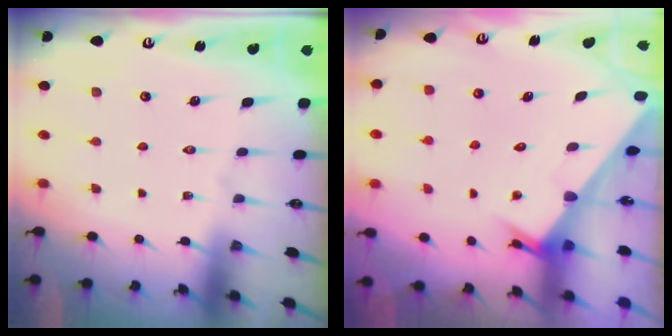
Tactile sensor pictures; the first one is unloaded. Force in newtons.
{"total": 2.5, "press": 2.5, "slide": 0.1}